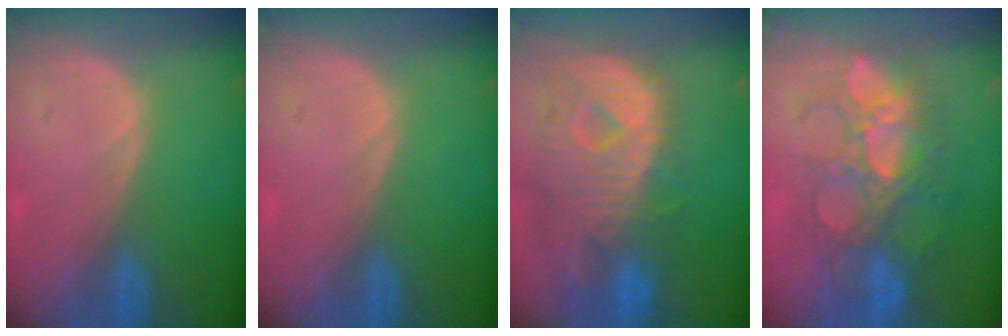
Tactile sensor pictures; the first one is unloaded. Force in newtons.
{"total": 0.0}
{"total": 12.4, "press": 10.7, "slide": 6.3}
{"total": 9.3, "press": 9.1, "slide": 2.1}